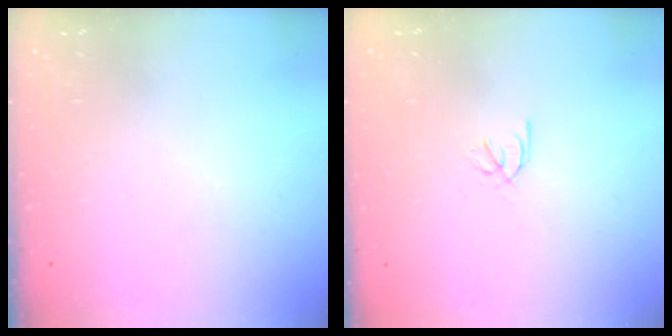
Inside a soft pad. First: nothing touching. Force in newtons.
{"total": 2.1, "press": 2.1, "slide": 0.1}